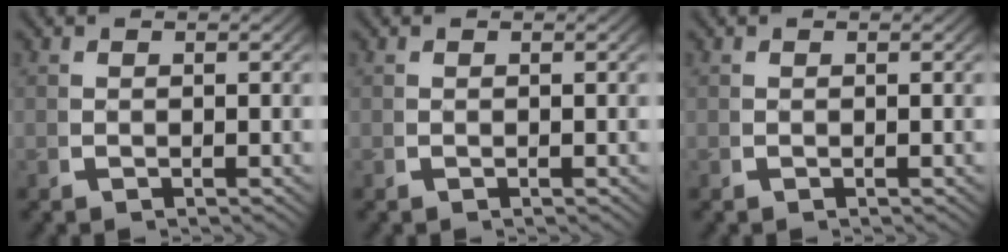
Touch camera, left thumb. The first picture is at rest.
{"total": 0.0}
{"total": 0.0}